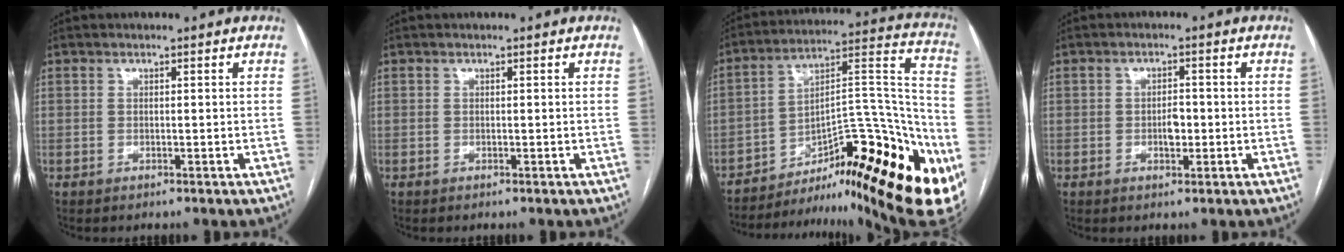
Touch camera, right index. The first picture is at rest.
{"total": 0.0}
{"total": 29.3, "force": [-15.8, 6.7, 23.7], "torque": [-0.257, 0.026, -0.223]}
{"total": 2.5, "force": [-0.5, 1.3, 2.1], "torque": [-0.033, 0.003, -0.006]}